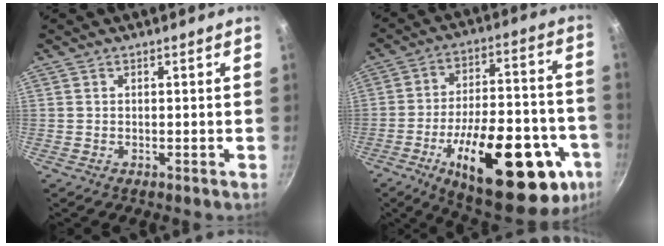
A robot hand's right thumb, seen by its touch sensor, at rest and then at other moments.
{"total": 31.7, "force": [-12.7, 13.5, 25.8], "torque": [-0.325, 0.049, -0.175]}